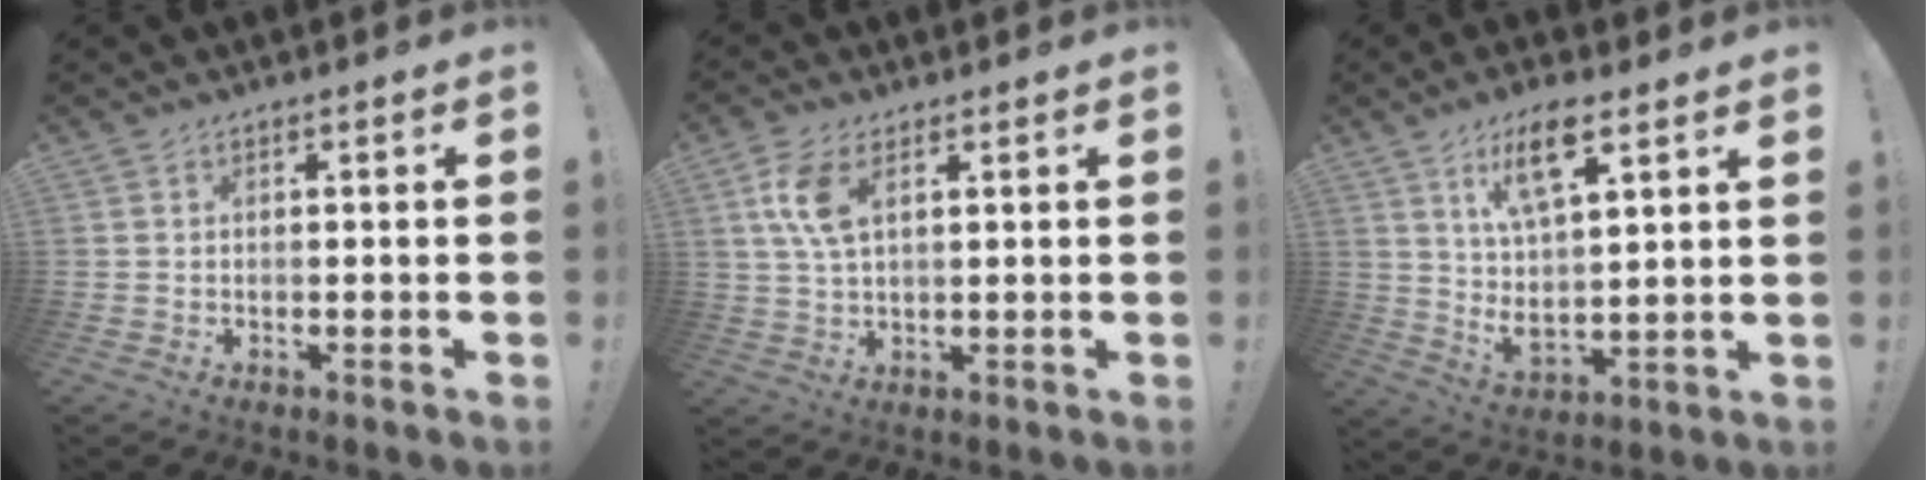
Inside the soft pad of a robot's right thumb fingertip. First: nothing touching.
{"total": 8.1, "force": [3.1, 3.8, 6.4], "torque": [-0.126, -0.006, 0.056]}
{"total": 13.5, "force": [7.2, 4.1, 10.7], "torque": [-0.183, -0.024, 0.119]}